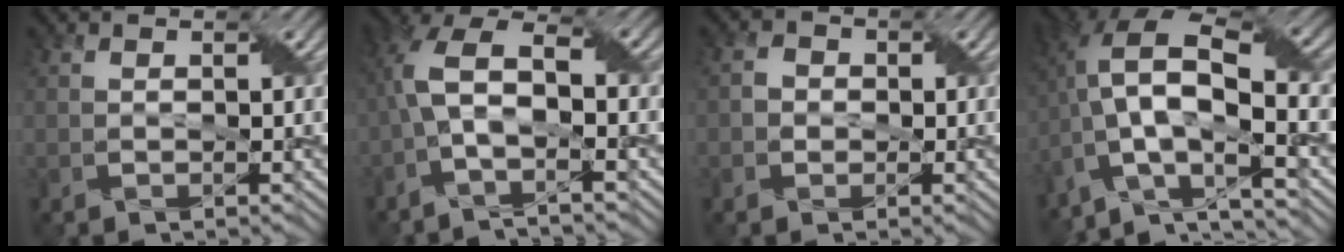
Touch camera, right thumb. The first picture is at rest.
{"total": 7.5, "force": [-1.4, 2.8, 6.8], "torque": [-0.154, 0.021, -0.039]}
{"total": 1.8, "force": [-0.3, 1.8, 0.5], "torque": [-0.006, 0.002, -0.009]}
{"total": 15.8, "force": [-3.8, 6.4, 13.9], "torque": [-0.260, 0.006, -0.063]}